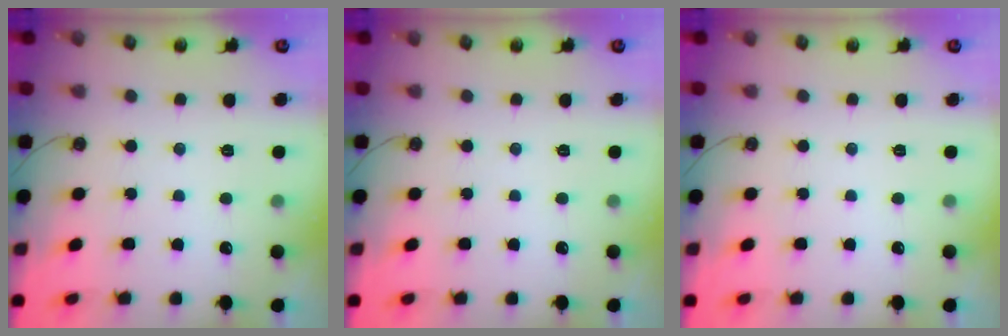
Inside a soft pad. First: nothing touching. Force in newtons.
{"total": 0.0}
{"total": 0.0}